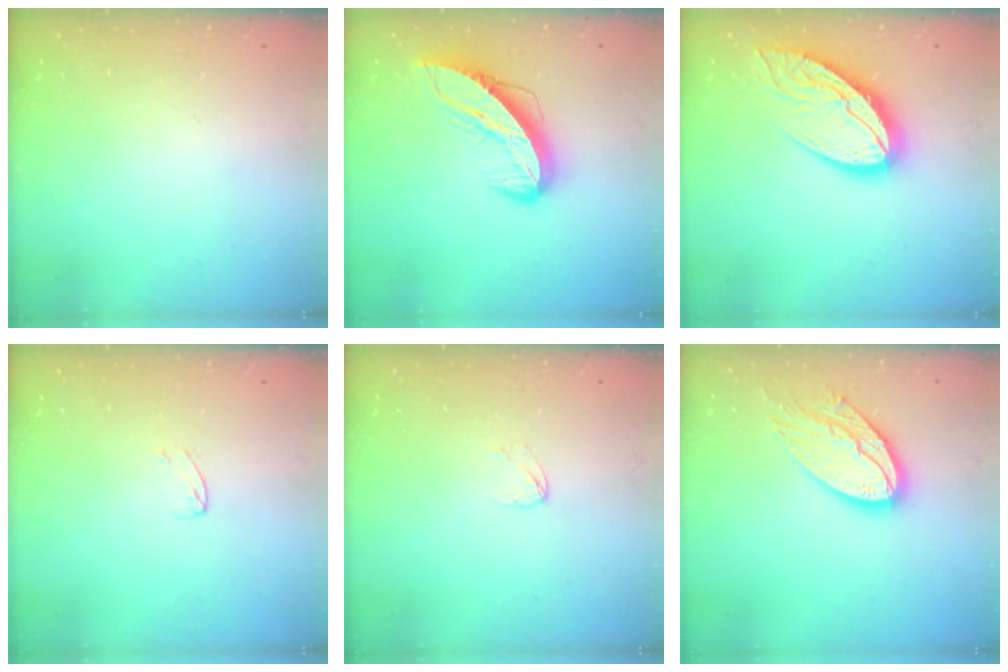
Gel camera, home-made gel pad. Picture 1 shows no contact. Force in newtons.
{"total": 12.4, "press": 12.4, "slide": 0.9}
{"total": 16.8, "press": 16.7, "slide": 1.7}
{"total": 4.1, "press": 4.1, "slide": 0.3}
{"total": 2.5, "press": 2.5, "slide": 0.2}
{"total": 16.2, "press": 16.1, "slide": 1.2}